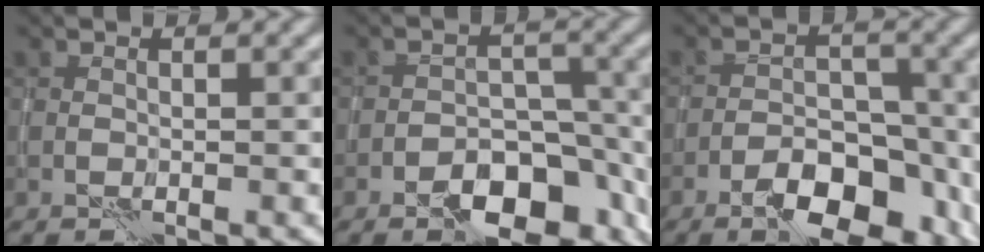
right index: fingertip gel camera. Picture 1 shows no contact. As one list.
[{"total": 9.0, "force": [-5.4, 4.8, 5.4], "torque": [-0.052, 0.003, -0.086]}, {"total": 6.7, "force": [-4.1, 3.1, 4.3], "torque": [-0.047, 0.012, -0.071]}]